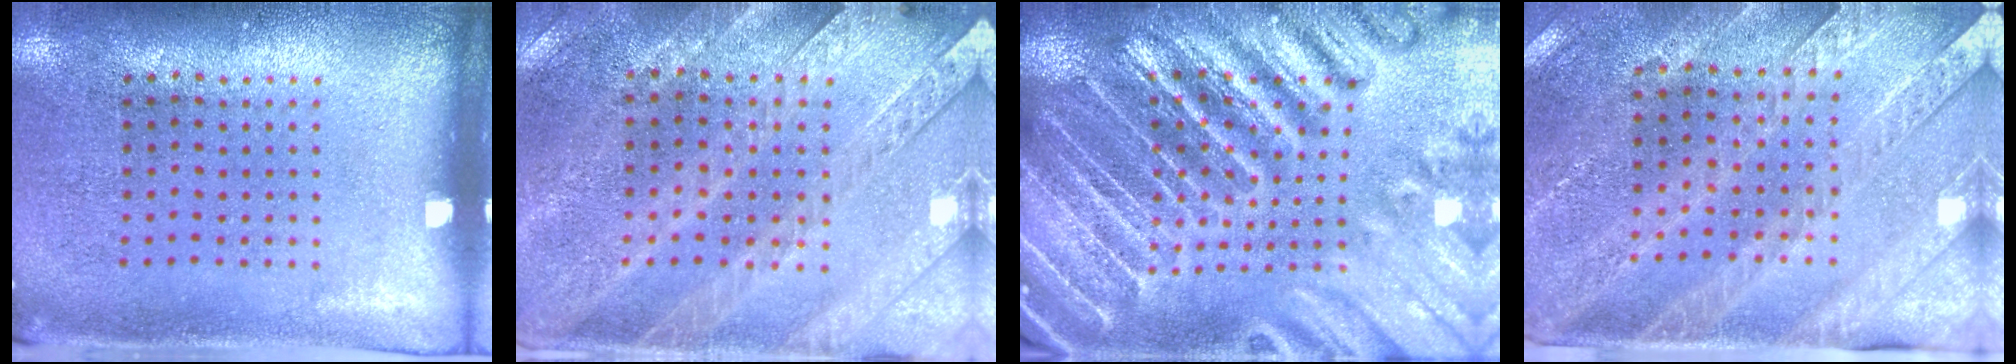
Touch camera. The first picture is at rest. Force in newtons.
{"total": 3.0, "press": 2.7, "slide": 1.1}
{"total": 5.0, "press": 4.5, "slide": 2.3}
{"total": 2.9, "press": 2.7, "slide": 1.1}